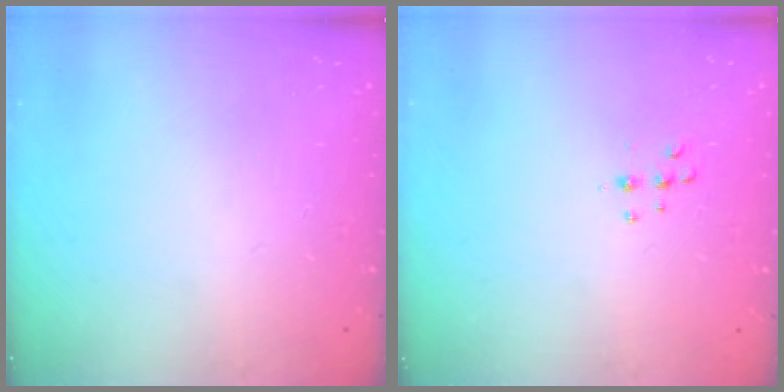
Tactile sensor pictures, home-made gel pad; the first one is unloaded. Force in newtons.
{"total": 5.1, "press": 5.0, "slide": 0.8}